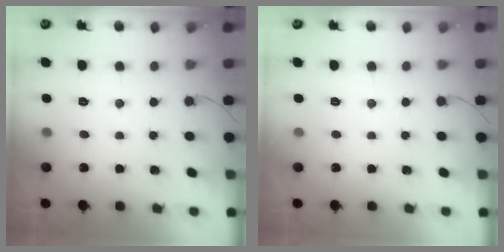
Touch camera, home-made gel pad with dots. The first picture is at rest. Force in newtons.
{"total": 0.0}